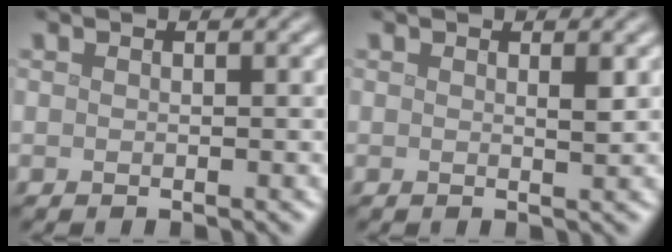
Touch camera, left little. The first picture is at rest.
{"total": 0.7, "force": [0.4, 0.0, 0.6], "torque": [-0.007, -0.003, 0.006]}